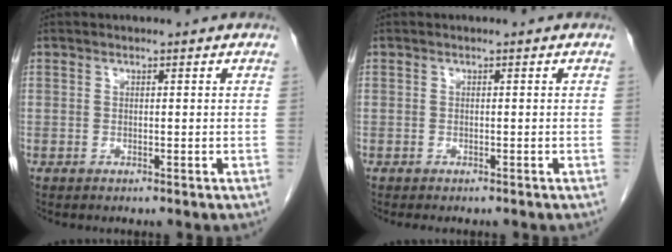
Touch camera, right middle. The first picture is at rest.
{"total": 1.6, "force": [-1.3, 0.5, 0.6], "torque": [-0.010, -0.004, -0.014]}